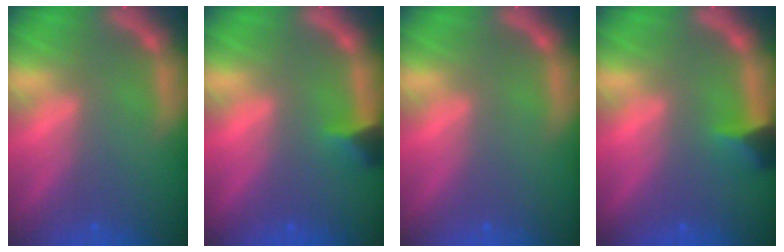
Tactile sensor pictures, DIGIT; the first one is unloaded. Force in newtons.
{"total": 1.9}
{"total": 0.0}
{"total": 2.4}